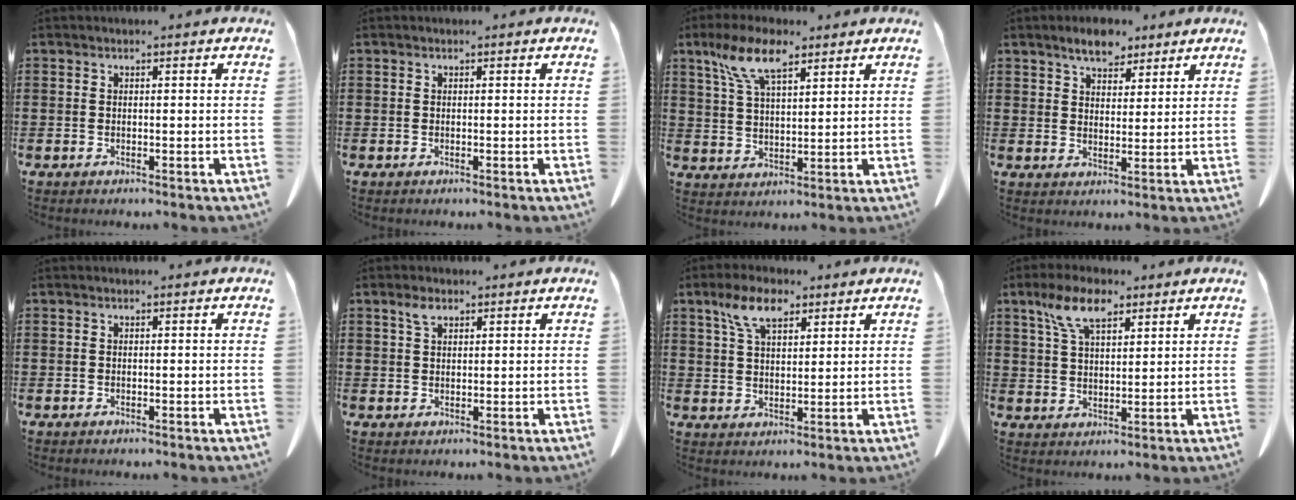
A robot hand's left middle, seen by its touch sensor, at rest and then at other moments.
{"total": 0.0}
{"total": 8.6, "force": [5.5, 3.1, 5.9], "torque": [-0.130, 0.003, 0.101]}
{"total": 5.3, "force": [4.5, 2.3, 1.7], "torque": [-0.040, -0.006, 0.082]}
{"total": 0.0}
{"total": 2.3, "force": [1.4, 1.0, 1.5], "torque": [-0.035, 0.003, 0.026]}
{"total": 7.1, "force": [4.2, 3.2, 4.7], "torque": [-0.105, 0.011, 0.078]}
{"total": 7.9, "force": [5.0, 3.3, 5.2], "torque": [-0.115, 0.007, 0.091]}